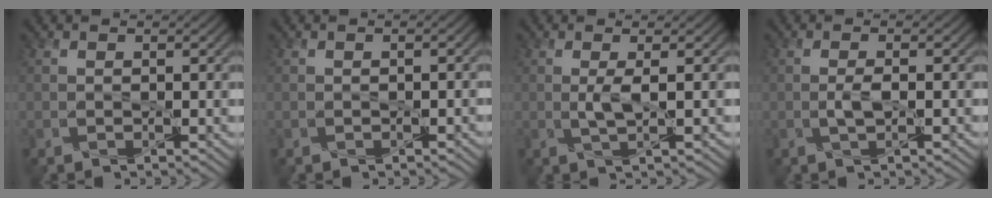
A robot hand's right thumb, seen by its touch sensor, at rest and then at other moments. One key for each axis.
{"total": 0.6, "fx": -0.3, "fy": 0.4, "fz": 0.4, "tx": -0.004, "ty": -0.001, "tz": -0.002}
{"total": 2.1, "fx": 0.2, "fy": 0.3, "fz": 2.1, "tx": -0.044, "ty": 0.004, "tz": 0.003}
{"total": 1.8, "fx": -0.2, "fy": 0.4, "fz": 1.7, "tx": -0.036, "ty": 0.001, "tz": -0.005}